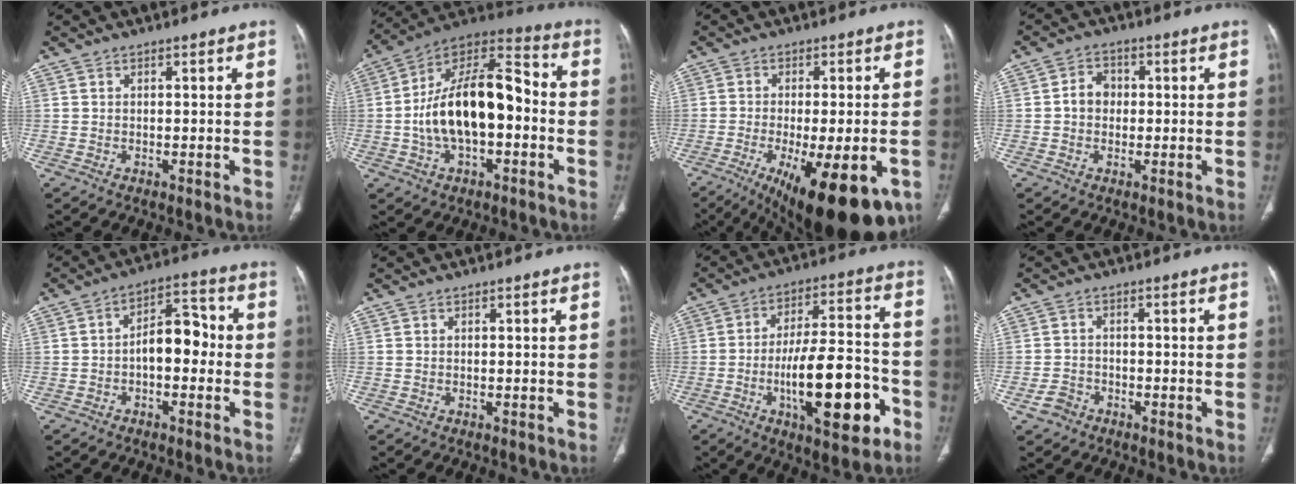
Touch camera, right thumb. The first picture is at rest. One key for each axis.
{"total": 20.3, "fx": -2.1, "fy": 10.5, "fz": 17.2, "tx": -0.288, "ty": 0.048, "tz": -0.039}
{"total": 20.7, "fx": -9.7, "fy": 7.2, "fz": 16.8, "tx": -0.207, "ty": -0.010, "tz": -0.131}
{"total": 4.2, "fx": -0.1, "fy": 3.5, "fz": 2.3, "tx": -0.026, "ty": 0.014, "tz": -0.008}
{"total": 8.4, "fx": -1.1, "fy": 4.9, "fz": 6.8, "tx": -0.080, "ty": 0.037, "tz": -0.027}
{"total": 0.0}
{"total": 19.4, "fx": -6.8, "fy": 6.8, "fz": 16.8, "tx": -0.251, "ty": 0.033, "tz": -0.097}
{"total": 3.0, "fx": -1.8, "fy": 2.3, "fz": 0.8, "tx": -0.012, "ty": 0.017, "tz": -0.032}